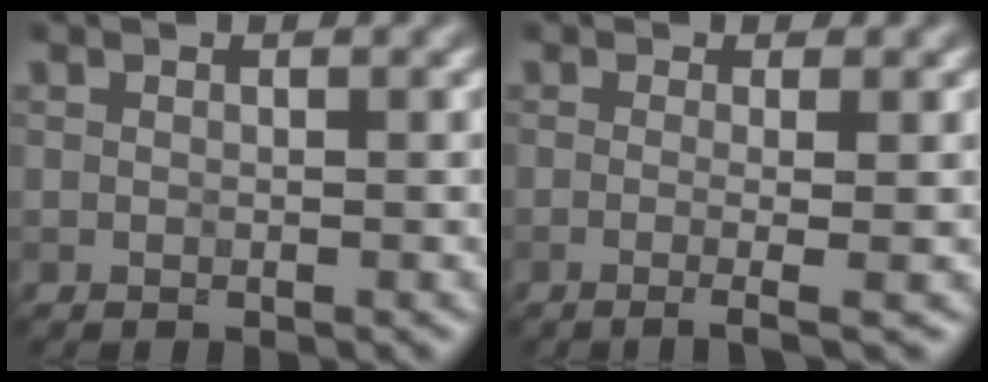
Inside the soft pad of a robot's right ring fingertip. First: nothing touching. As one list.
[{"total": 3.5, "force": [-0.2, 1.4, 3.2], "torque": [-0.031, 0.005, -0.021]}]